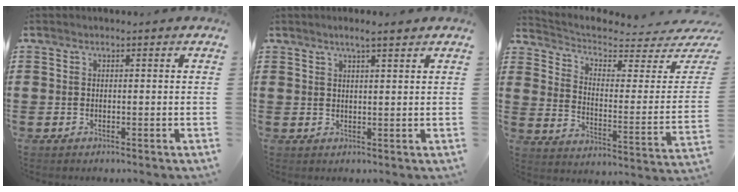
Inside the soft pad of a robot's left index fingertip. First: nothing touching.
{"total": 2.5, "force": [1.9, 0.0, 1.6], "torque": [-0.034, 0.003, 0.034]}
{"total": 4.4, "force": [3.6, 1.4, 2.1], "torque": [-0.065, -0.036, 0.057]}